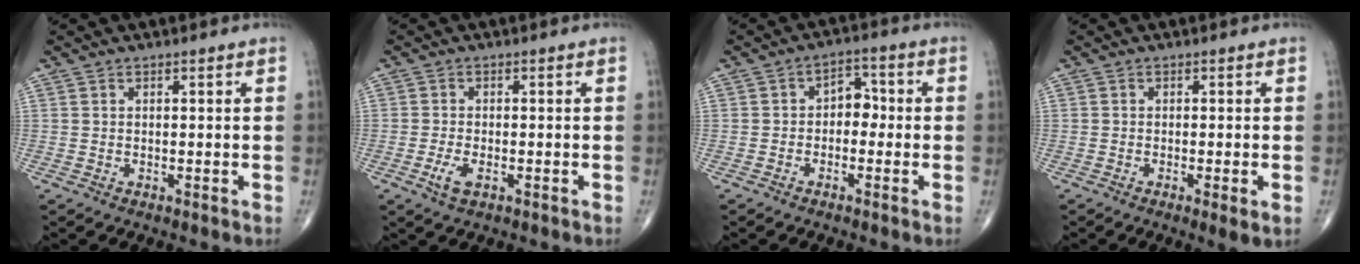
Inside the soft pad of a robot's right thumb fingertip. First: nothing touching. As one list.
[{"total": 3.1, "force": [-1.2, 1.5, 2.4], "torque": [-0.052, 0.002, -0.021]}, {"total": 4.2, "force": [-0.7, 3.0, 2.8], "torque": [-0.016, 0.025, -0.024]}, {"total": 3.0, "force": [-1.0, 0.4, 2.8], "torque": [-0.050, -0.010, -0.019]}]